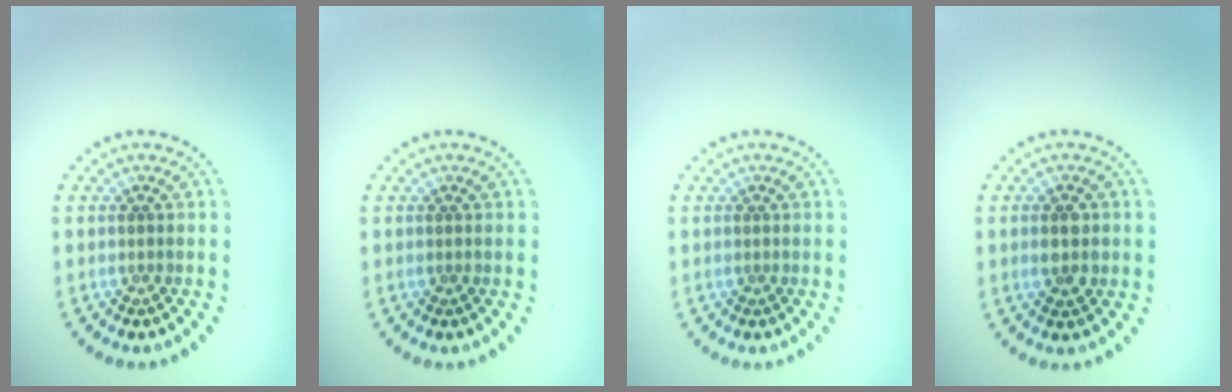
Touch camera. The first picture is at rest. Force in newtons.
{"total": 0.0}
{"total": 0.0}
{"total": 2.8, "press": 2.8, "slide": 0.1}